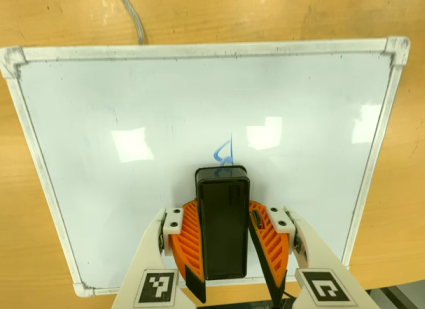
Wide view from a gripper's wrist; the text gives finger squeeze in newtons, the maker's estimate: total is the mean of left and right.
{"total": 7.3, "left": 7.9, "right": 6.7}